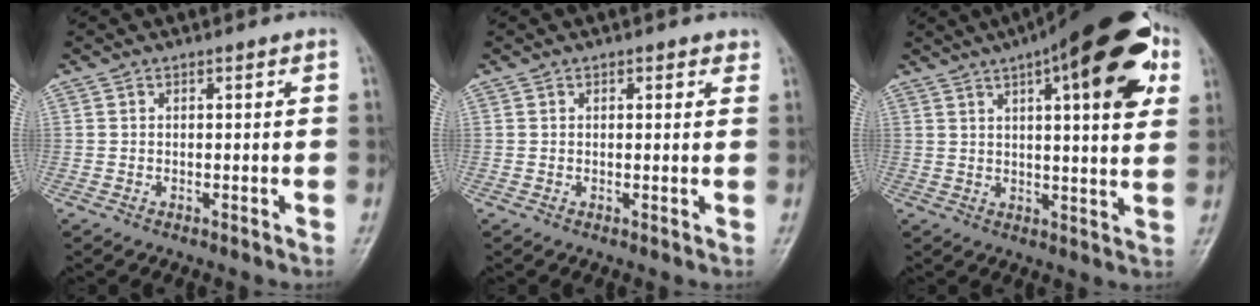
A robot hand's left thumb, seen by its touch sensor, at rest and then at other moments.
{"total": 1.7, "force": [1.1, 0.9, 1.0], "torque": [0.000, -0.003, 0.009]}
{"total": 21.1, "force": [9.2, 6.2, 18.0], "torque": [-0.236, -0.001, 0.122]}